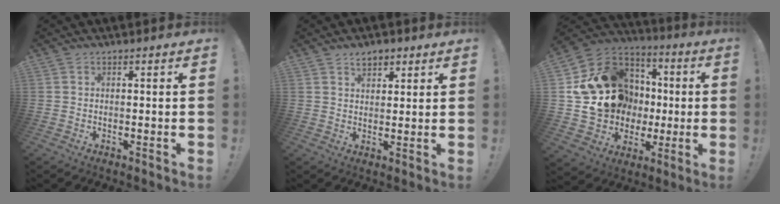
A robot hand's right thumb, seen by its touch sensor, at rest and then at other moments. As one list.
[{"total": 4.1, "force": [2.8, 2.5, 1.6], "torque": [-0.021, -0.007, 0.049]}, {"total": 19.1, "force": [2.8, 17.1, 8.0], "torque": [-0.122, -0.009, 0.095]}]